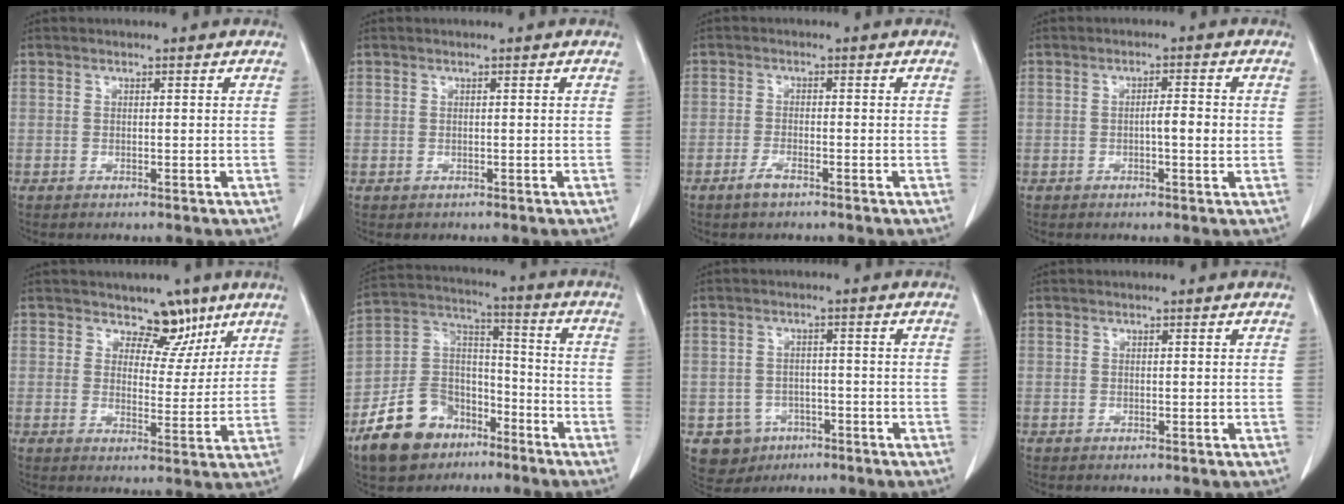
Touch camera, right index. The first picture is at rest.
{"total": 0.8, "force": [-0.1, 0.8, 0.0], "torque": [0.004, 0.006, -0.004]}
{"total": 2.3, "force": [-1.6, 0.5, 1.5], "torque": [-0.035, -0.001, -0.031]}
{"total": 3.1, "force": [-0.3, 0.4, 3.1], "torque": [-0.051, 0.001, -0.004]}
{"total": 5.5, "force": [4.0, 3.4, 1.7], "torque": [-0.003, -0.007, 0.059]}
{"total": 13.6, "force": [-8.7, 8.8, 5.6], "torque": [-0.122, 0.032, -0.153]}
{"total": 5.3, "force": [-2.6, 4.6, 0.8], "torque": [-0.012, 0.010, -0.031]}
{"total": 0.0}